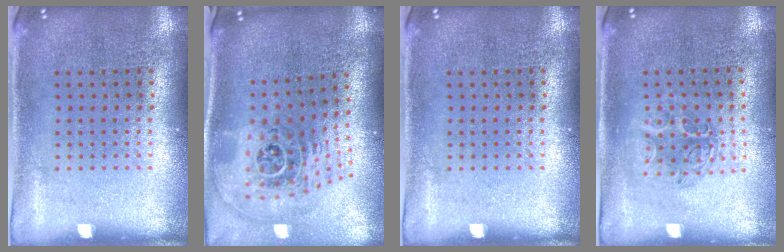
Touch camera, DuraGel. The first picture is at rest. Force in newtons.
{"total": 2.6, "press": 1.8, "slide": 1.9}
{"total": 0.0}
{"total": 1.2, "press": 1.1, "slide": 0.4}